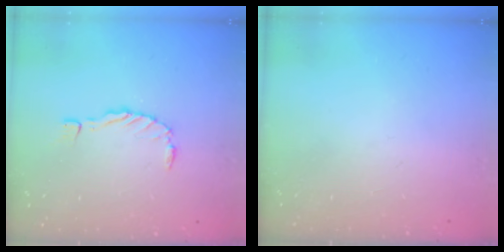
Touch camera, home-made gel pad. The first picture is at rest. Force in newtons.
{"total": 0.0}